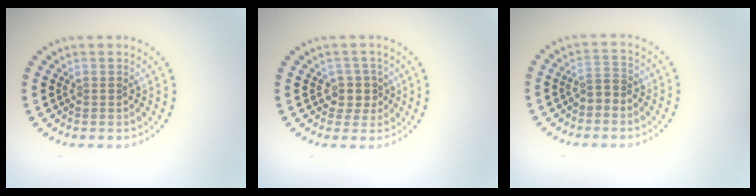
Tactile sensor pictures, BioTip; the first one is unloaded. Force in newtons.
{"total": 2.2, "press": 1.9, "slide": 1.2}
{"total": 1.9, "press": 1.8, "slide": 0.8}